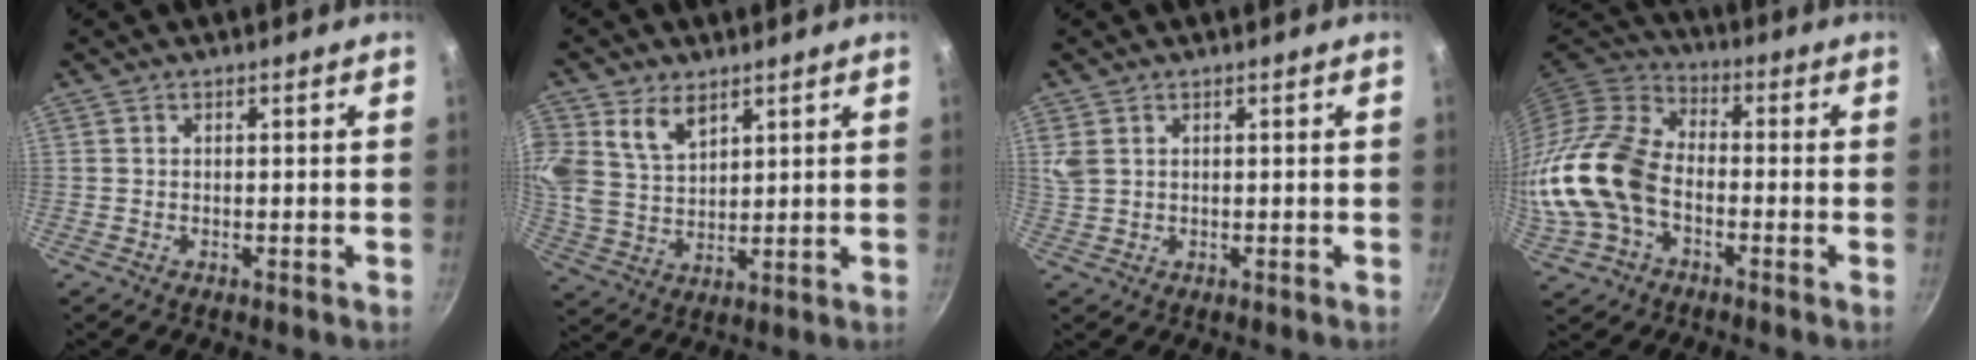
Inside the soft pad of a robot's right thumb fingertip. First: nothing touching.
{"total": 10.4, "force": [5.3, 6.8, 5.8], "torque": [-0.111, -0.021, 0.110]}
{"total": 2.6, "force": [1.1, 1.7, 1.5], "torque": [-0.029, 0.002, 0.027]}
{"total": 17.3, "force": [-3.8, 11.6, 12.2], "torque": [-0.241, 0.036, -0.085]}